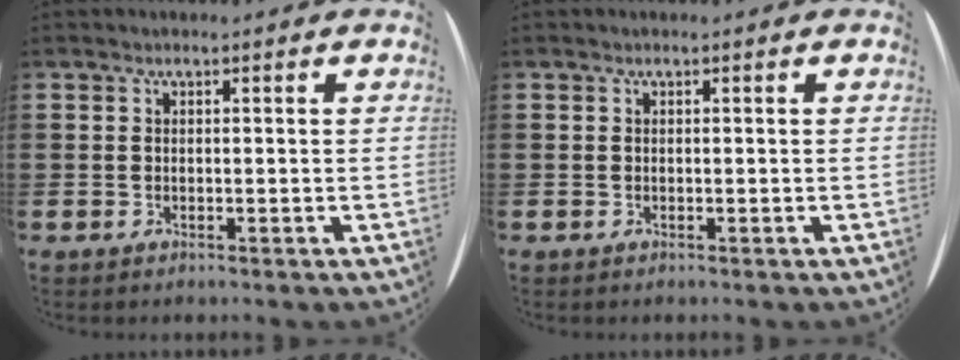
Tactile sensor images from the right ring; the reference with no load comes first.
{"total": 0.0}